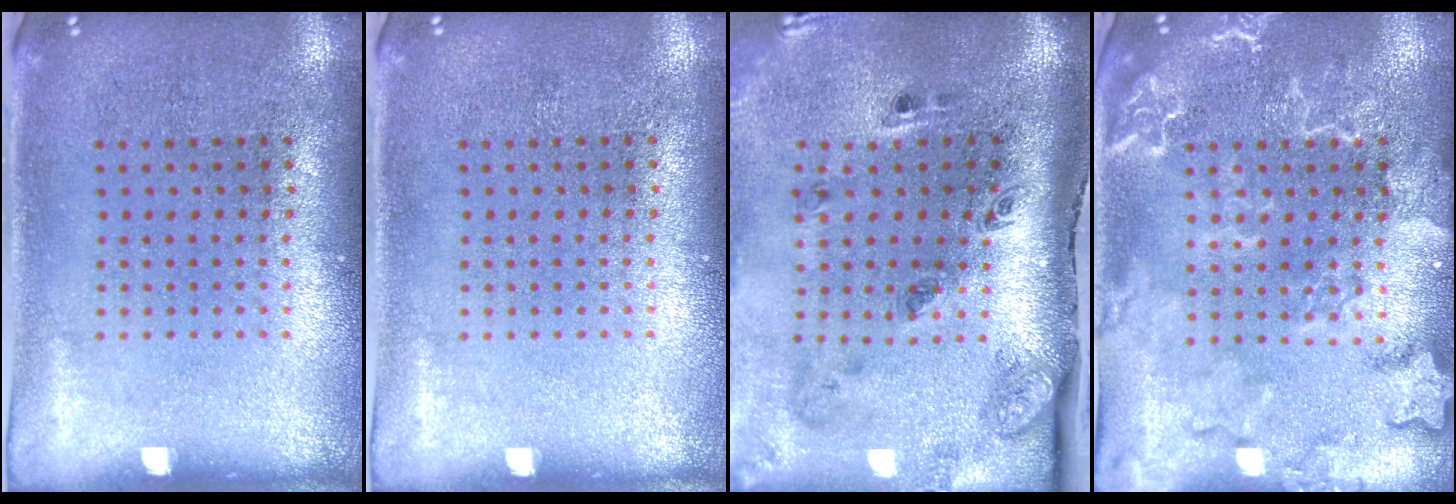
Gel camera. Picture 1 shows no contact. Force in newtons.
{"total": 0.0}
{"total": 3.4, "press": 2.1, "slide": 2.7}
{"total": 2.3, "press": 2.3, "slide": 0.2}